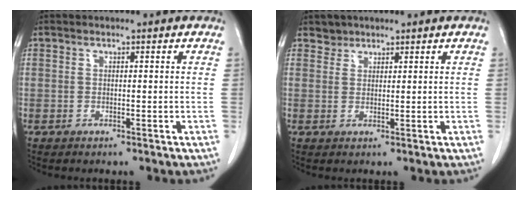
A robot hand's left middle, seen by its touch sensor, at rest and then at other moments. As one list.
[{"total": 1.7, "force": [1.4, 0.8, -0.3], "torque": [0.011, 0.003, 0.022]}]